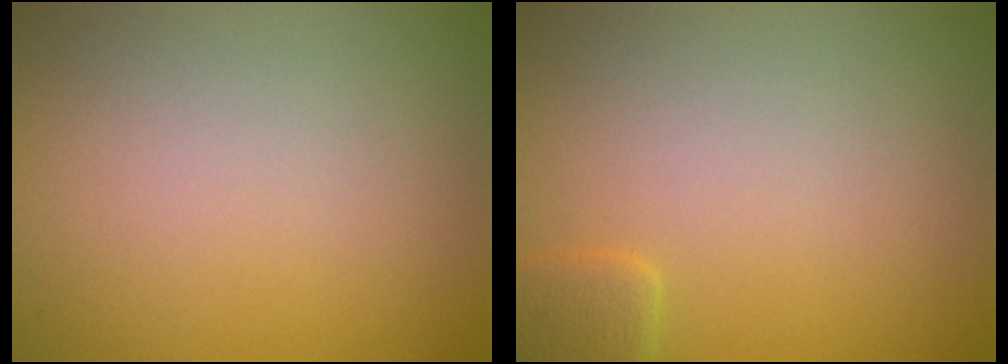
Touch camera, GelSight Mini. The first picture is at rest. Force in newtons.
{"total": 1.5, "press": 1.5, "slide": 0.1}